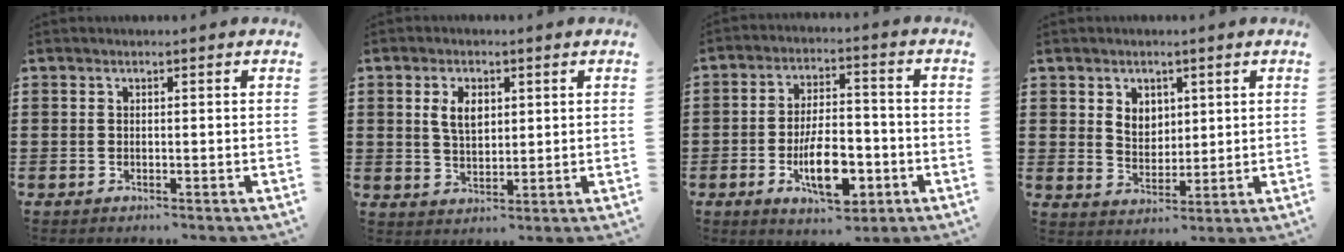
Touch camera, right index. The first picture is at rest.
{"total": 4.5, "force": [1.4, 2.6, 3.4], "torque": [-0.066, 0.008, 0.021]}
{"total": 10.1, "force": [-3.7, 4.5, 8.2], "torque": [-0.135, -0.002, -0.065]}
{"total": 3.9, "force": [2.0, 3.1, 1.3], "torque": [-0.029, 0.008, 0.035]}